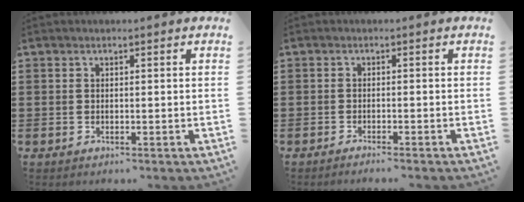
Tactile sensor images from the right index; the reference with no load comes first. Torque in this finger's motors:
{"motor_torque": [1.00, 1.14, -0.11, 0.00]}